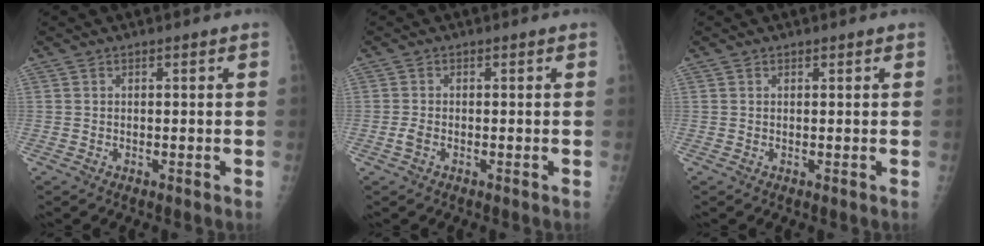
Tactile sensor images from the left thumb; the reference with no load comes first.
{"total": 1.5, "force": [-0.7, 0.8, 1.1], "torque": [-0.027, 0.000, -0.015]}
{"total": 0.0}